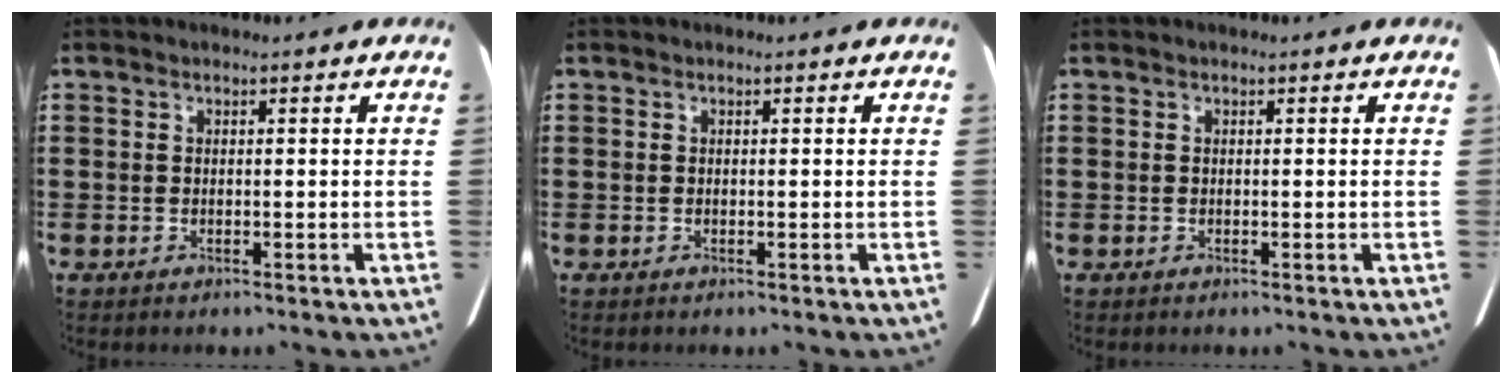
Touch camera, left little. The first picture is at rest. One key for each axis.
{"total": 0.0}
{"total": 0.0}